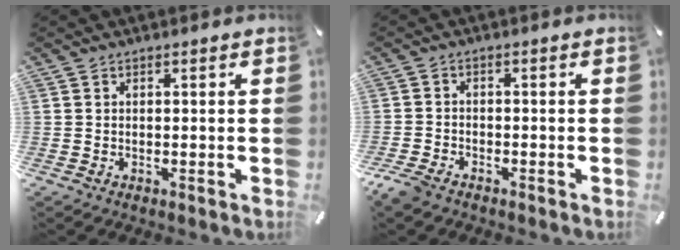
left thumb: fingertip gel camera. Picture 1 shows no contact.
{"total": 3.3, "force": [-2.7, 1.4, 1.1], "torque": [-0.037, 0.008, -0.057]}